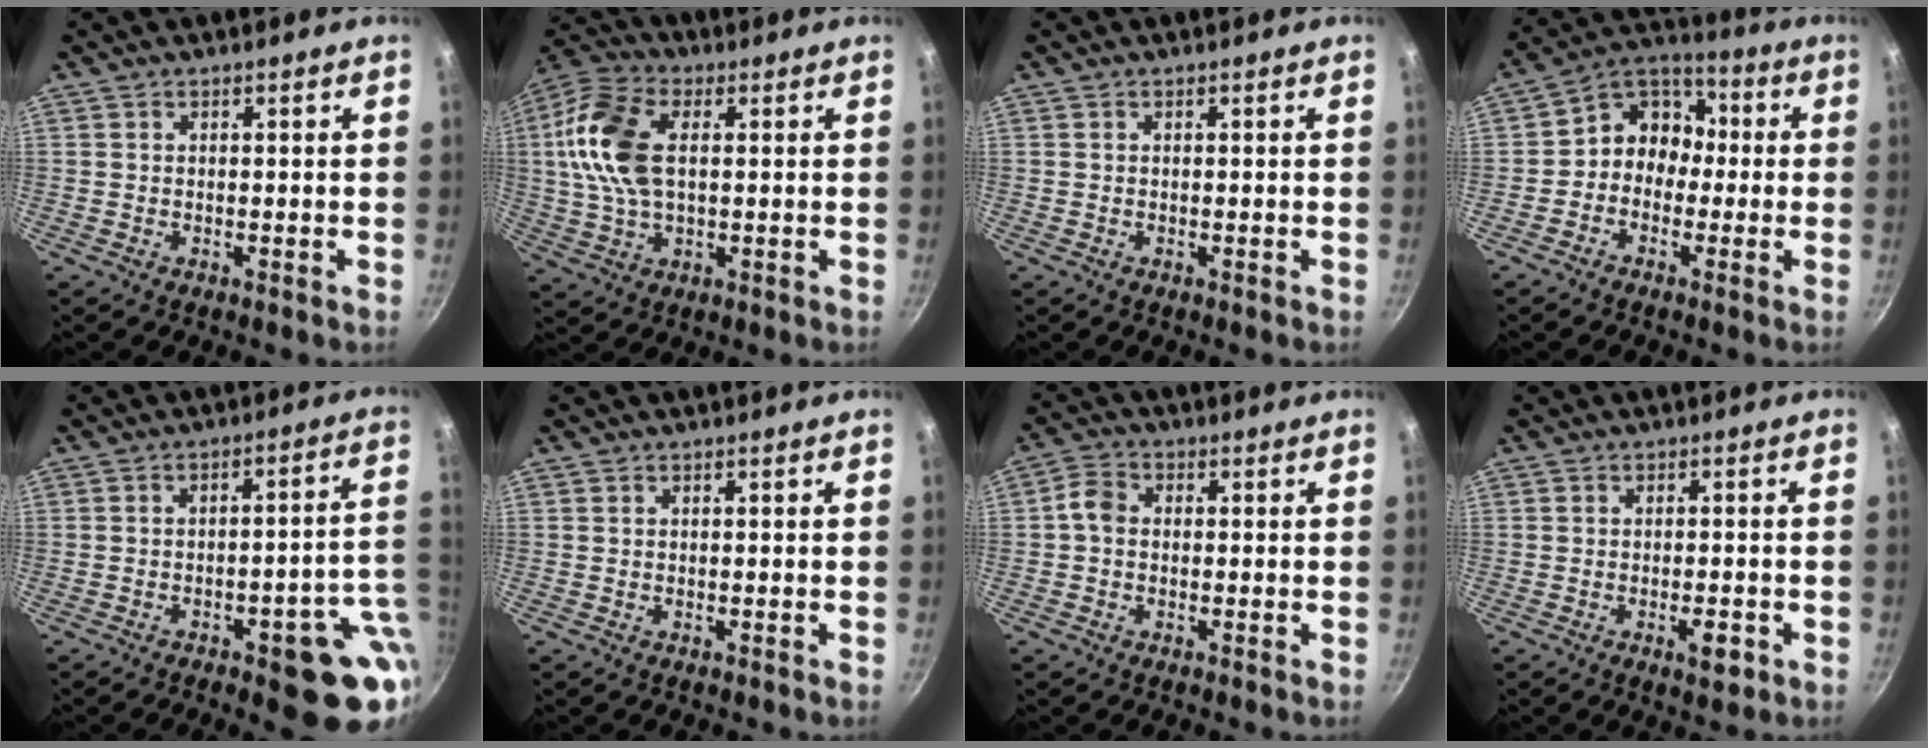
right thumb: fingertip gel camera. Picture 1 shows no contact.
{"total": 14.4, "force": [2.1, 8.4, 11.5], "torque": [-0.218, 0.015, 0.028]}
{"total": 0.0}
{"total": 9.4, "force": [-1.1, 8.0, 4.8], "torque": [-0.033, 0.043, -0.046]}
{"total": 14.0, "force": [-3.6, 4.7, 12.7], "torque": [-0.111, 0.029, -0.042]}
{"total": 0.0}
{"total": 3.6, "force": [-0.3, 2.8, 2.2], "torque": [-0.043, 0.015, -0.018]}
{"total": 3.8, "force": [-1.6, 1.5, 3.1], "torque": [-0.041, 0.009, -0.020]}